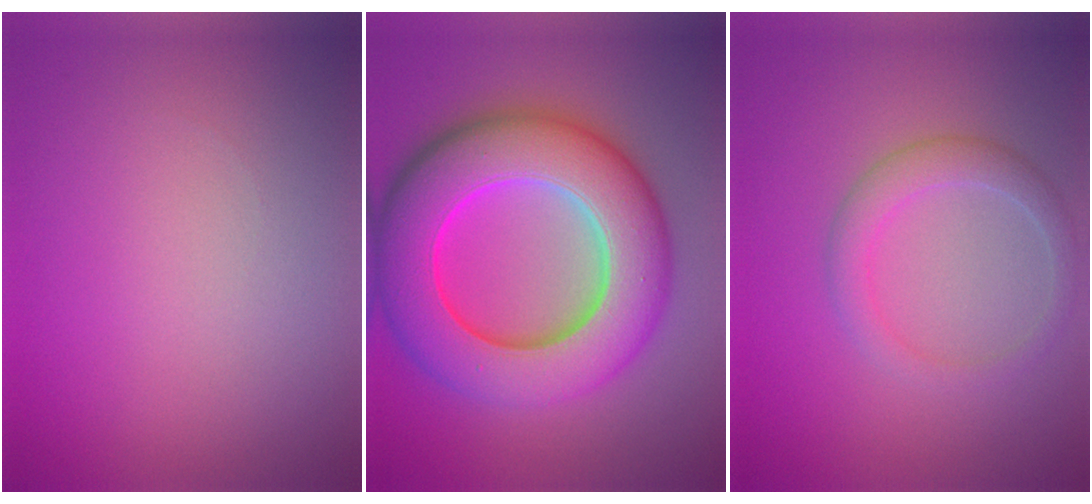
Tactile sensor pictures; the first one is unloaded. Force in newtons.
{"total": 12.8, "press": 12.8, "slide": 0.3}
{"total": 2.5, "press": 2.5, "slide": 0.0}